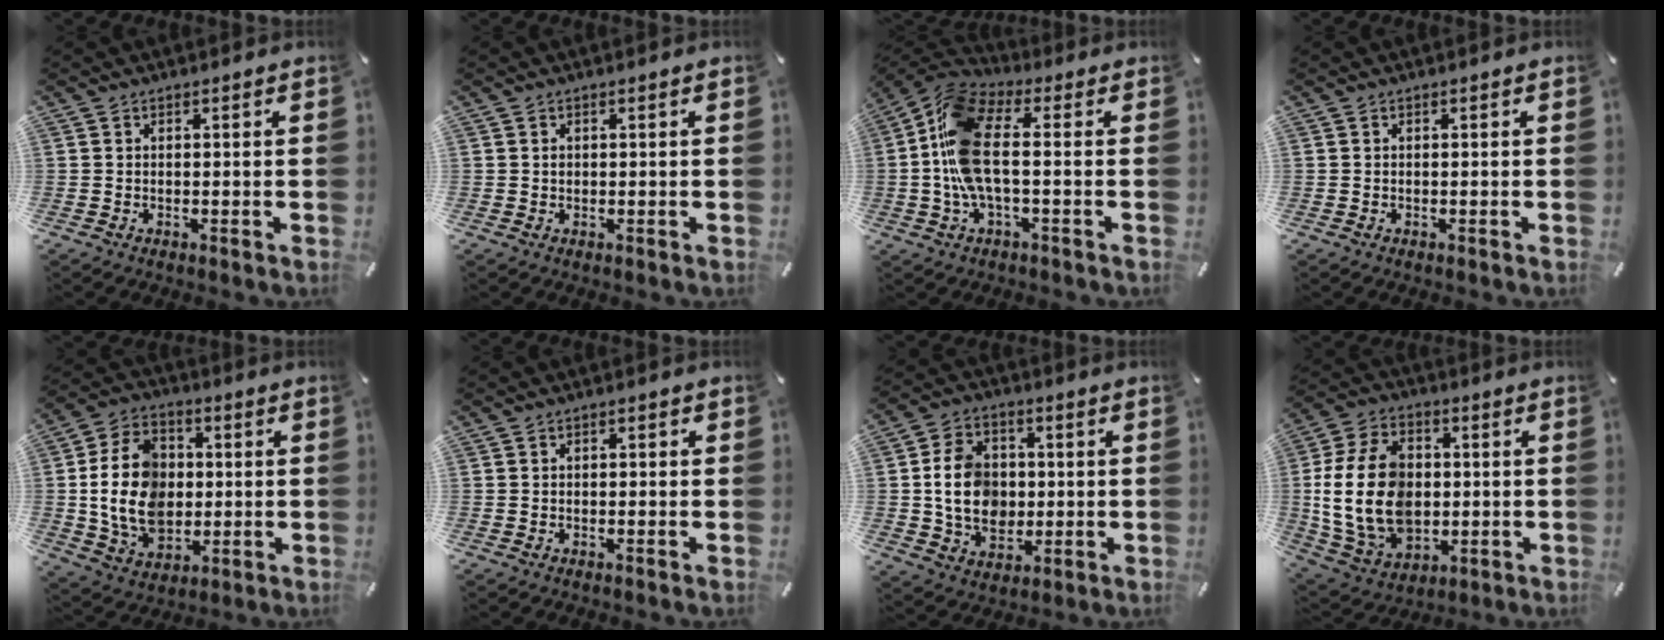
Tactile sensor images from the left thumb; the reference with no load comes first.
{"total": 0.6, "force": [0.0, 0.6, 0.3], "torque": [-0.006, 0.001, -0.001]}
{"total": 14.3, "force": [-0.9, 6.9, 12.5], "torque": [-0.273, -0.005, -0.018]}
{"total": 0.0}
{"total": 16.7, "force": [-0.2, 12.9, 10.7], "torque": [-0.220, 0.014, -0.001]}
{"total": 1.1, "force": [-0.4, 0.7, 0.7], "torque": [-0.015, 0.003, -0.009]}
{"total": 11.8, "force": [0.0, 9.6, 6.9], "torque": [-0.138, 0.014, 0.002]}
{"total": 19.6, "force": [-0.4, 14.5, 13.2], "torque": [-0.288, 0.004, -0.007]}